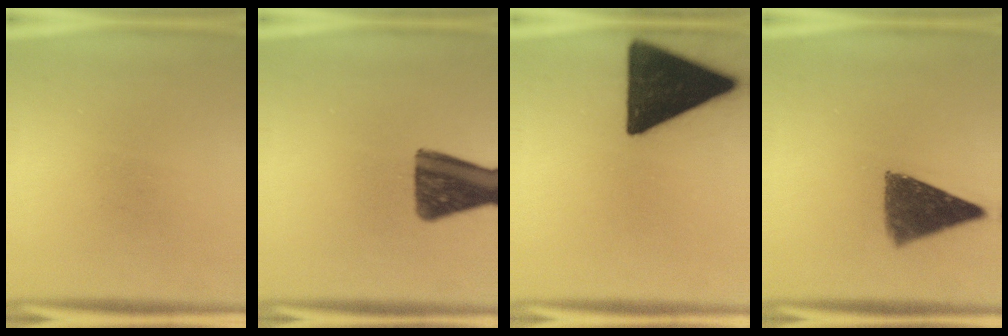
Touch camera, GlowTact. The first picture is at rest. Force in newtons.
{"total": 13.0}
{"total": 19.4}
{"total": 10.5}